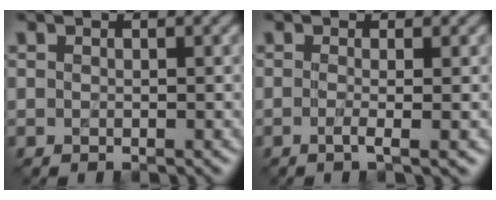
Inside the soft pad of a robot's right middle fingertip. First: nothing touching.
{"total": 2.2, "force": [-0.4, 0.6, 2.1], "torque": [-0.026, -0.003, -0.014]}